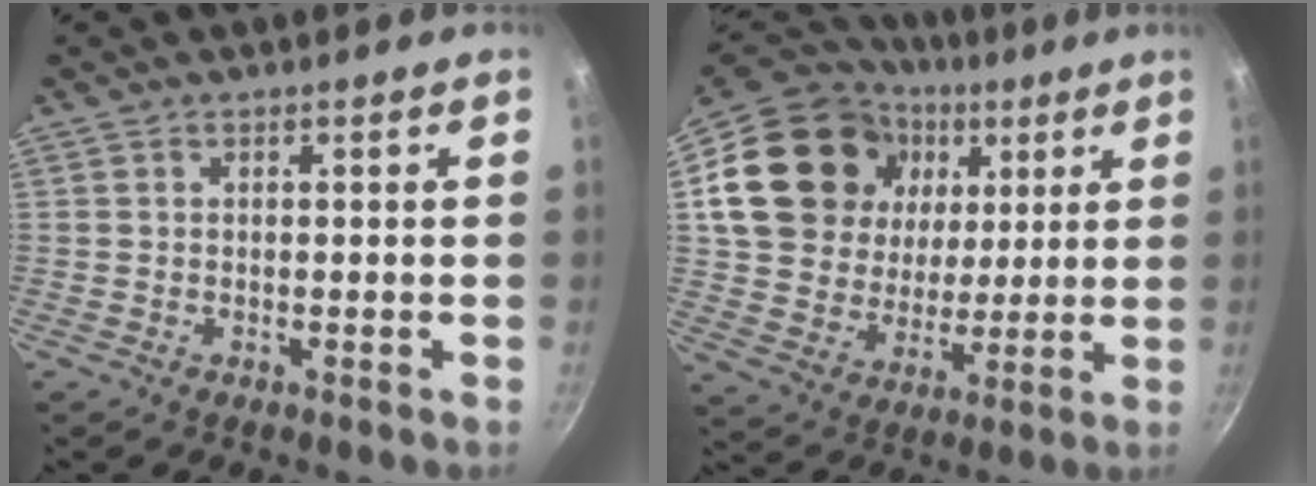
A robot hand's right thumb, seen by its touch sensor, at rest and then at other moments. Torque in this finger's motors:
{"motor_torque": [0.45, 3.75, 1.20, 0.15, 0.17]}